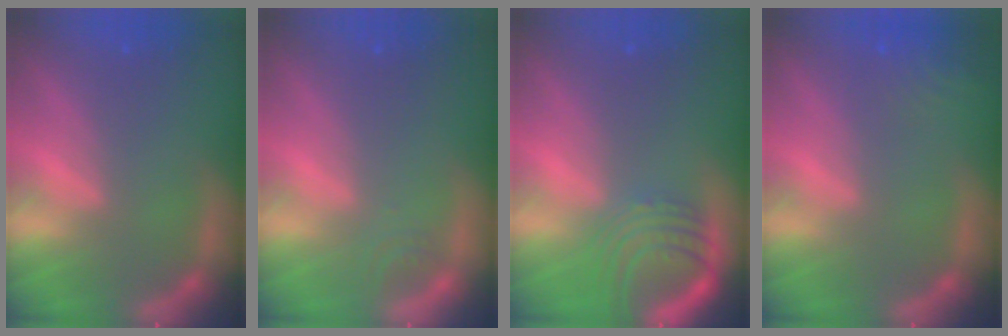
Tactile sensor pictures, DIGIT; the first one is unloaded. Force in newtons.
{"total": 1.0}
{"total": 6.5}
{"total": 4.0}